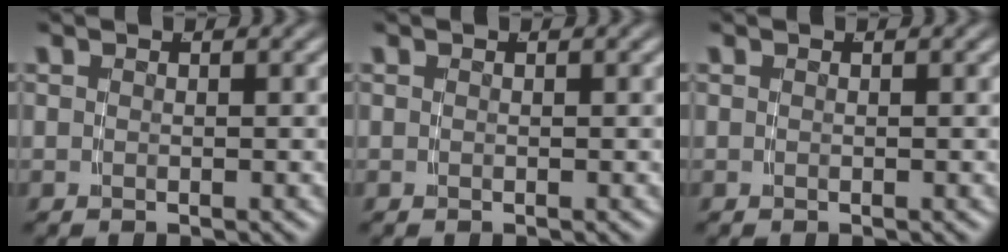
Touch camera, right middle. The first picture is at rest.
{"total": 0.0}
{"total": 0.0}